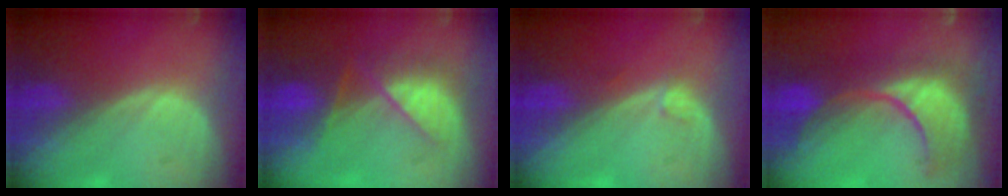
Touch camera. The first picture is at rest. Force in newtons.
{"total": 7.5, "press": 7.3, "slide": 1.9}
{"total": 0.8, "press": 0.7, "slide": 0.1}
{"total": 10.9, "press": 10.2, "slide": 3.9}